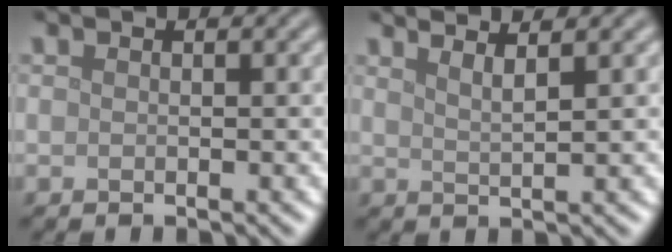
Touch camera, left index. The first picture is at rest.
{"total": 3.3, "force": [2.4, 0.9, 2.0], "torque": [-0.009, 0.015, 0.013]}